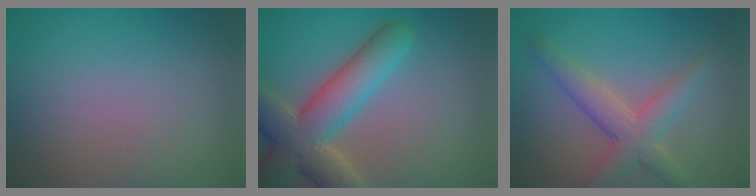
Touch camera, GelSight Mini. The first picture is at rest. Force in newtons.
{"total": 8.1, "press": 8.1, "slide": 0.6}
{"total": 4.4, "press": 4.4, "slide": 0.3}